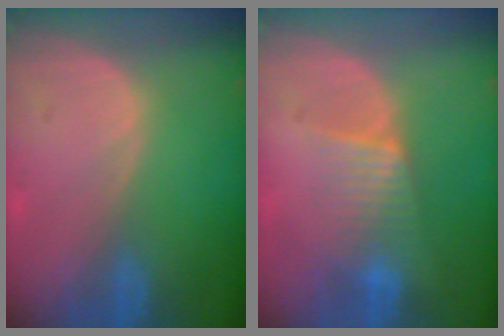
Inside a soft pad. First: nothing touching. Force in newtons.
{"total": 4.7, "press": 4.6, "slide": 0.7}